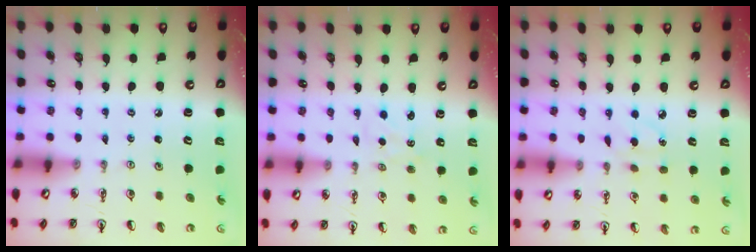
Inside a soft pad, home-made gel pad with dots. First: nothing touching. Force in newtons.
{"total": 1.5, "press": 1.4, "slide": 0.3}
{"total": 3.9, "press": 3.9, "slide": 0.5}